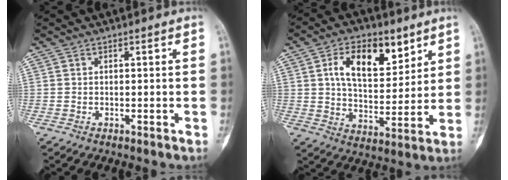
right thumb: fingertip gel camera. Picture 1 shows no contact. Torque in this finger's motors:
{"motor_torque": [1.05, 1.39, 0.28, -0.03, 0.11]}